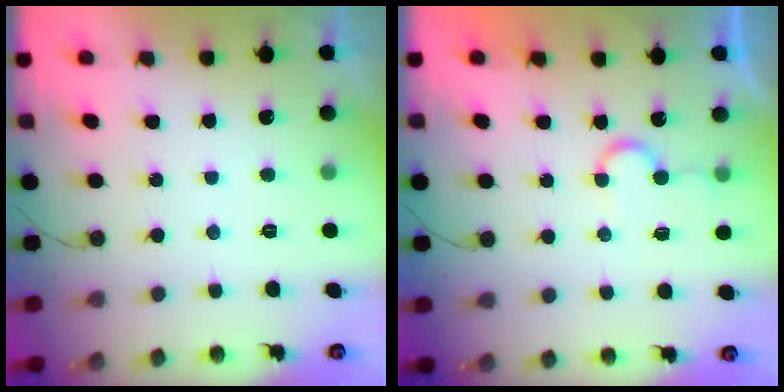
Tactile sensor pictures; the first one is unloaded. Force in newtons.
{"total": 6.9, "press": 6.9, "slide": 0.6}